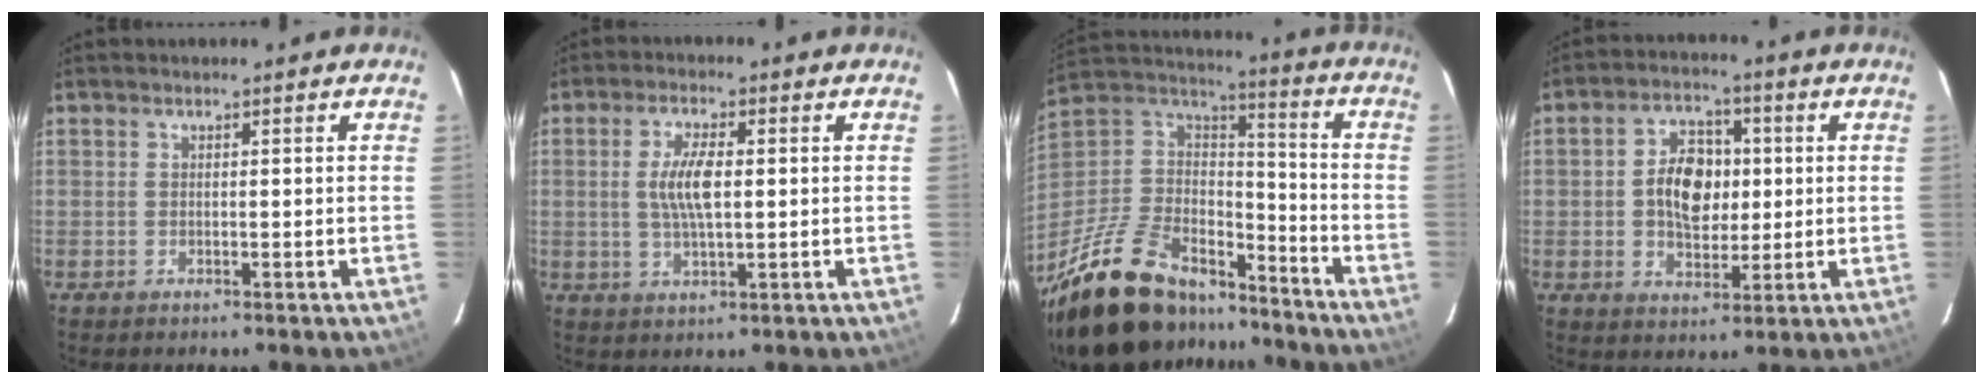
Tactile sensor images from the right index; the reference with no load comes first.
{"total": 6.3, "force": [0.6, 2.1, 5.9], "torque": [-0.114, 0.003, 0.011]}
{"total": 30.0, "force": [-21.2, 14.2, 15.8], "torque": [-0.327, 0.011, -0.330]}
{"total": 9.5, "force": [0.5, 6.5, 6.9], "torque": [-0.123, 0.021, 0.013]}